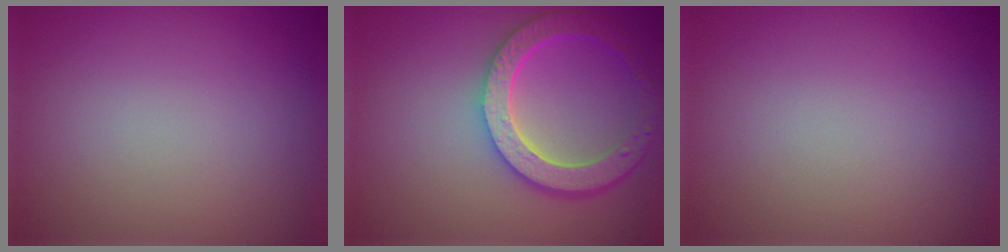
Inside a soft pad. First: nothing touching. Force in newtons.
{"total": 6.5, "press": 5.1, "slide": 4.1}
{"total": 0.0}